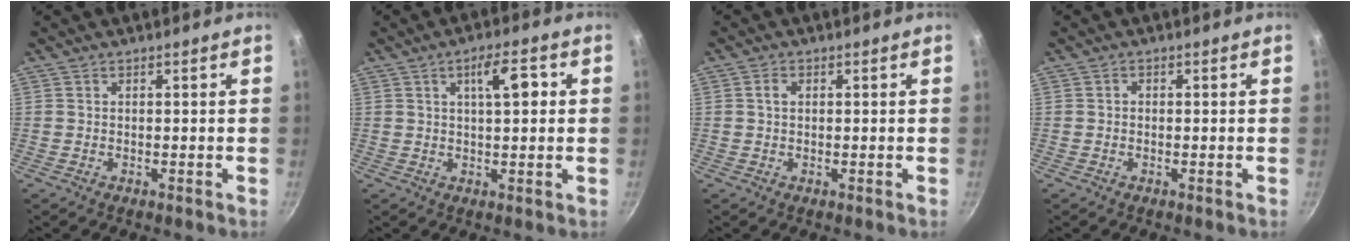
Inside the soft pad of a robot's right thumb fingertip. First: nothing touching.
{"total": 6.7, "force": [1.6, 2.3, 6.1], "torque": [-0.082, 0.005, 0.023]}
{"total": 1.5, "force": [0.2, 1.1, 1.0], "torque": [-0.016, 0.004, 0.003]}
{"total": 0.7, "force": [-0.2, 0.6, 0.2], "torque": [-0.004, 0.004, -0.004]}